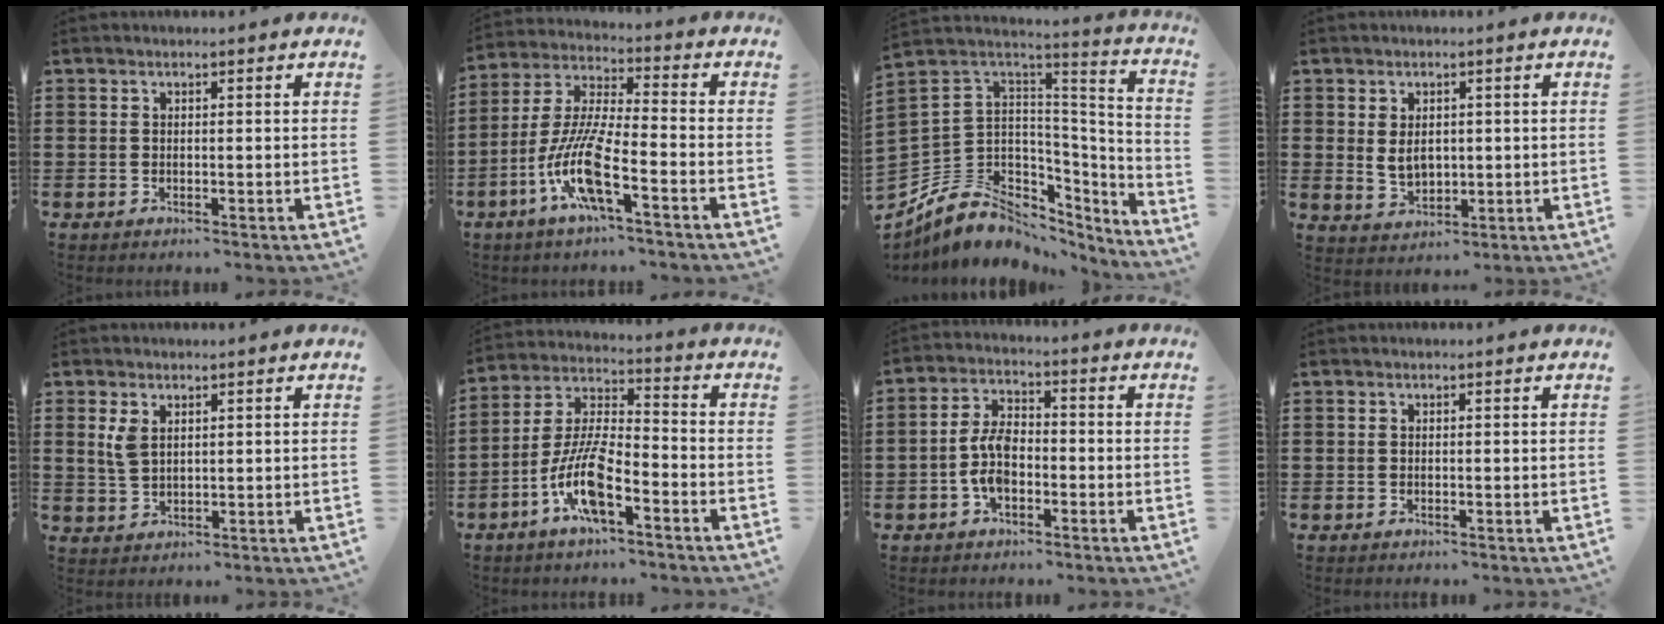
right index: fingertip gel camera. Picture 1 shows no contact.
{"total": 10.5, "force": [-5.3, 1.3, 9.0], "torque": [-0.212, -0.019, -0.107]}
{"total": 8.8, "force": [-3.2, 7.7, 3.1], "torque": [-0.103, -0.018, -0.054]}
{"total": 3.6, "force": [0.5, 2.6, 2.5], "torque": [-0.037, 0.003, 0.004]}
{"total": 3.0, "force": [1.4, 1.6, 2.0], "torque": [-0.045, 0.006, 0.026]}
{"total": 10.5, "force": [-5.2, 3.2, 8.5], "torque": [-0.200, -0.008, -0.100]}
{"total": 6.3, "force": [-1.8, 3.4, 4.9], "torque": [-0.116, 0.000, -0.038]}
{"total": 0.0}